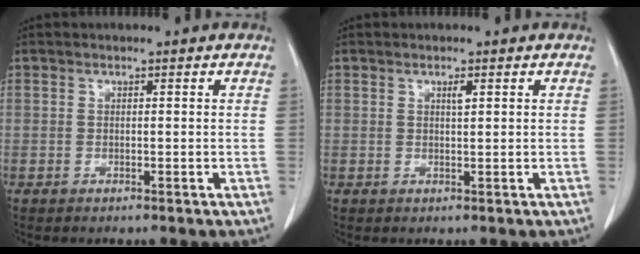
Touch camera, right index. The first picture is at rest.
{"total": 1.0, "force": [0.5, 0.1, 0.9], "torque": [-0.020, -0.002, 0.009]}